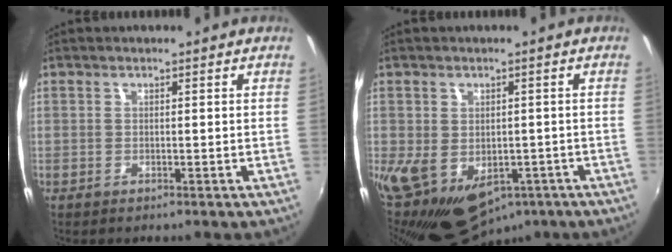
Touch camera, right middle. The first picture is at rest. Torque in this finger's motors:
{"motor_torque": [1.97, -0.04, 1.06, 0.21]}